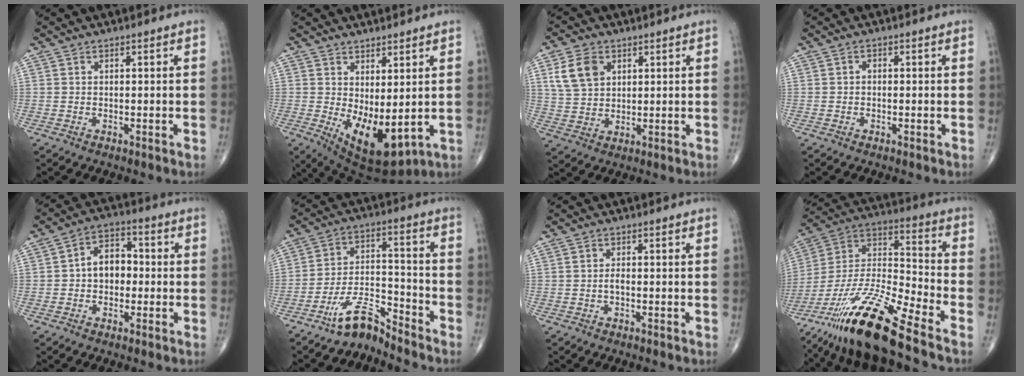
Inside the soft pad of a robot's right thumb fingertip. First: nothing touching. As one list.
[{"total": 10.5, "force": [-0.3, 4.7, 9.3], "torque": [-0.142, -0.021, 0.018]}, {"total": 7.9, "force": [3.1, 5.6, 4.7], "torque": [-0.078, -0.006, 0.064]}, {"total": 0.9, "force": [-0.1, 0.7, 0.6], "torque": [-0.007, 0.002, -0.004]}, {"total": 7.6, "force": [-0.3, 5.5, 5.3], "torque": [-0.062, 0.024, -0.018]}, {"total": 7.6, "force": [-6.9, 1.7, 2.7], "torque": [-0.042, 0.076, -0.135]}, {"total": 1.2, "force": [-0.4, 0.6, 1.0], "torque": [-0.018, 0.001, -0.007]}, {"total": 21.6, "force": [-15.1, 3.3, 15.1], "torque": [-0.319, 0.046, -0.283]}]